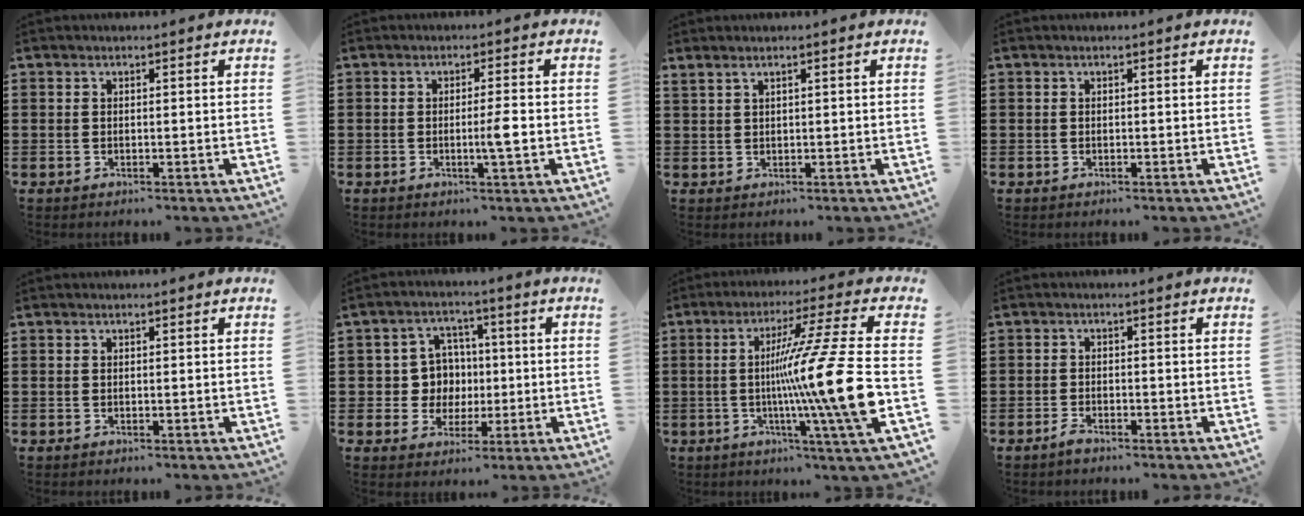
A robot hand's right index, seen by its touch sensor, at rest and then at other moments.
{"total": 3.5, "force": [-0.7, -0.2, 3.4], "torque": [-0.057, -0.007, -0.015]}
{"total": 0.9, "force": [0.6, 0.1, 0.6], "torque": [-0.014, 0.000, 0.011]}
{"total": 0.0}
{"total": 0.0}
{"total": 6.4, "force": [0.1, 6.0, 2.2], "torque": [-0.059, 0.016, 0.001]}
{"total": 17.1, "force": [-1.8, -1.0, 17.0], "torque": [-0.275, -0.020, -0.045]}
{"total": 1.5, "force": [-1.4, 0.2, 0.6], "torque": [-0.014, -0.003, -0.025]}